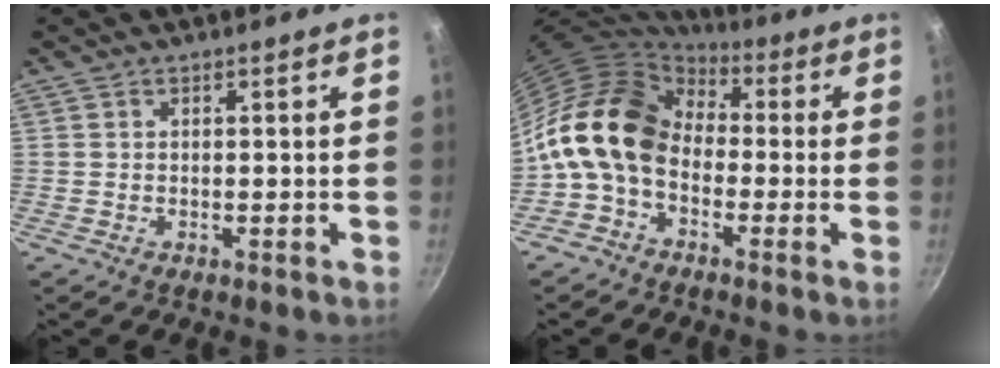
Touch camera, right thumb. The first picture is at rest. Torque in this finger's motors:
{"motor_torque": [2.42, 2.60, 1.34, -1.42, 0.22]}